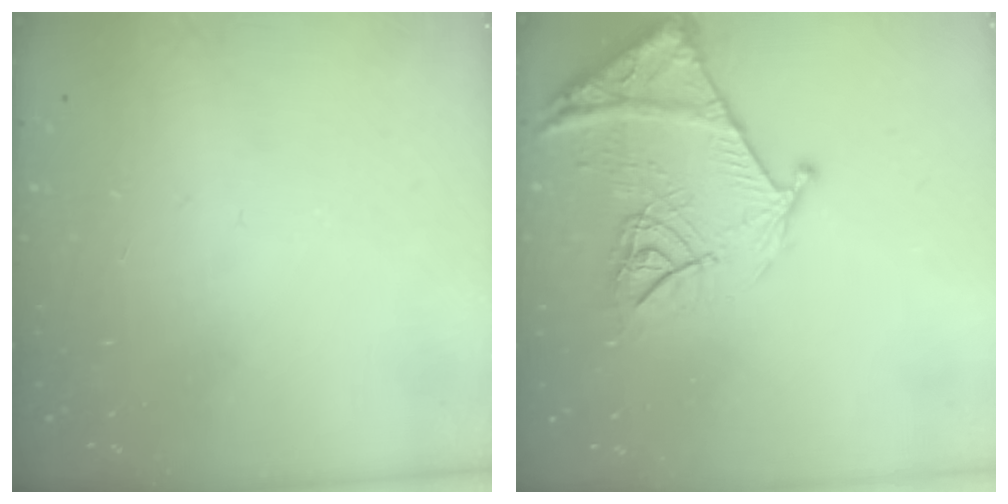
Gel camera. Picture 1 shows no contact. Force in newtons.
{"total": 15.9, "press": 15.8, "slide": 1.6}